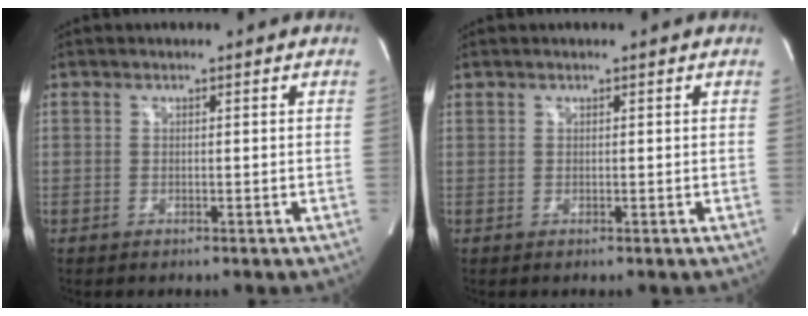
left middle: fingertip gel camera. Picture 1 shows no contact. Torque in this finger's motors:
{"motor_torque": [0.36, -0.27, 0.14, 0.09]}